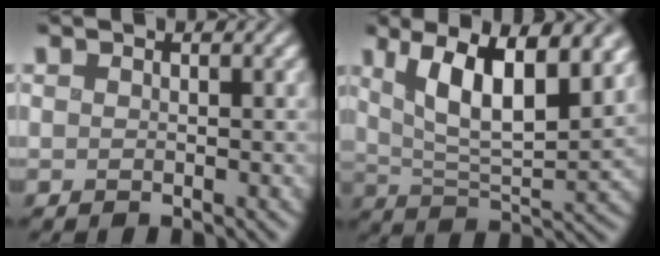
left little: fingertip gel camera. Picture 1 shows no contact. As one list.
[{"total": 9.4, "force": [4.0, 3.0, 8.0], "torque": [-0.133, -0.001, 0.065]}]